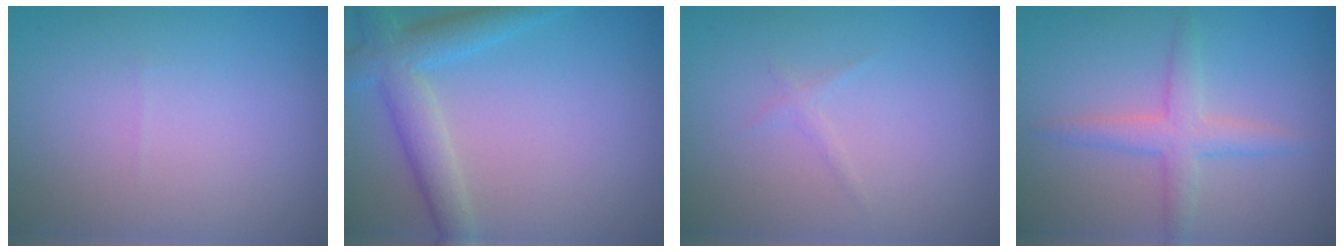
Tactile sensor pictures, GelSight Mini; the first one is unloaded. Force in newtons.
{"total": 4.3, "press": 4.3, "slide": 0.0}
{"total": 0.6, "press": 0.6, "slide": 0.1}
{"total": 2.9, "press": 2.9, "slide": 0.1}